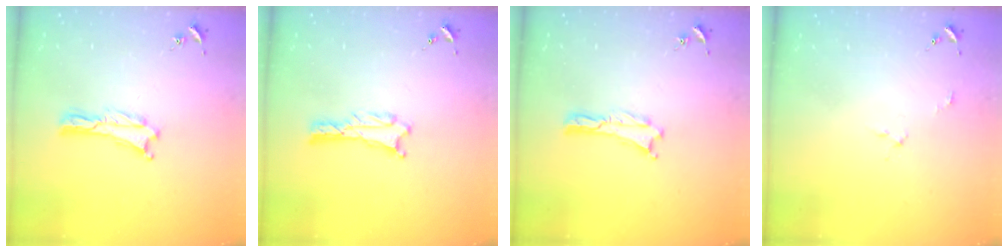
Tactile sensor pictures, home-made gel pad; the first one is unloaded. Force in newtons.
{"total": 0.9, "press": 0.8, "slide": 0.1}
{"total": 0.0}
{"total": 2.0, "press": 2.0, "slide": 0.1}